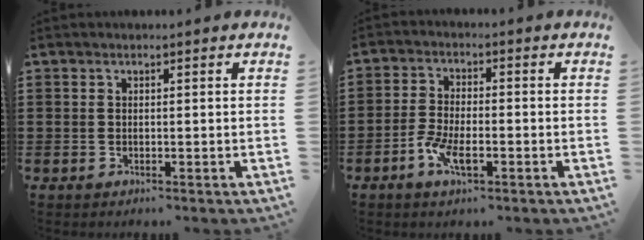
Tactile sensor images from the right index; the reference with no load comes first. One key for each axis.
{"total": 4.8, "fx": -2.4, "fy": 1.8, "fz": 3.7, "tx": -0.089, "ty": 0.000, "tz": -0.050}